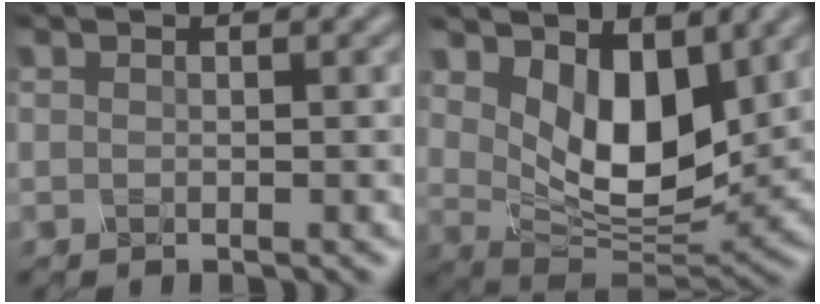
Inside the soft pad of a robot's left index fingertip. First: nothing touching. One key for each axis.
{"total": 6.3, "fx": 2.4, "fy": 3.5, "fz": 4.6, "tx": -0.092, "ty": -0.023, "tz": 0.051}